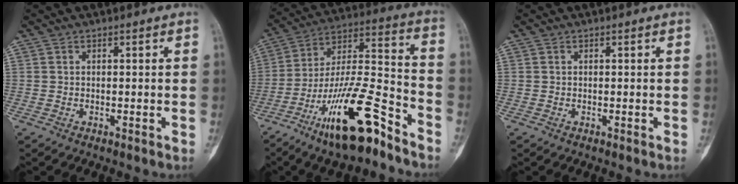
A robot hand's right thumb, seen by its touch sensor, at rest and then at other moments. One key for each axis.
{"total": 19.9, "fx": -12.4, "fy": 5.2, "fz": 14.6, "tx": -0.272, "ty": 0.084, "tz": -0.219}
{"total": 0.0}